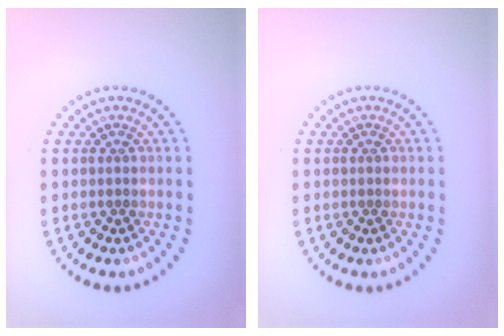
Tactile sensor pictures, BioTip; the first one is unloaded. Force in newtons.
{"total": 0.0}